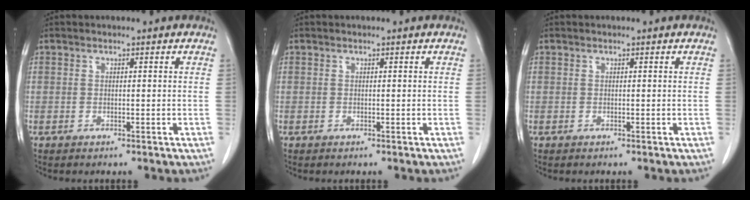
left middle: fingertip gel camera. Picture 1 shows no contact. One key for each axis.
{"total": 0.0}
{"total": 0.0}